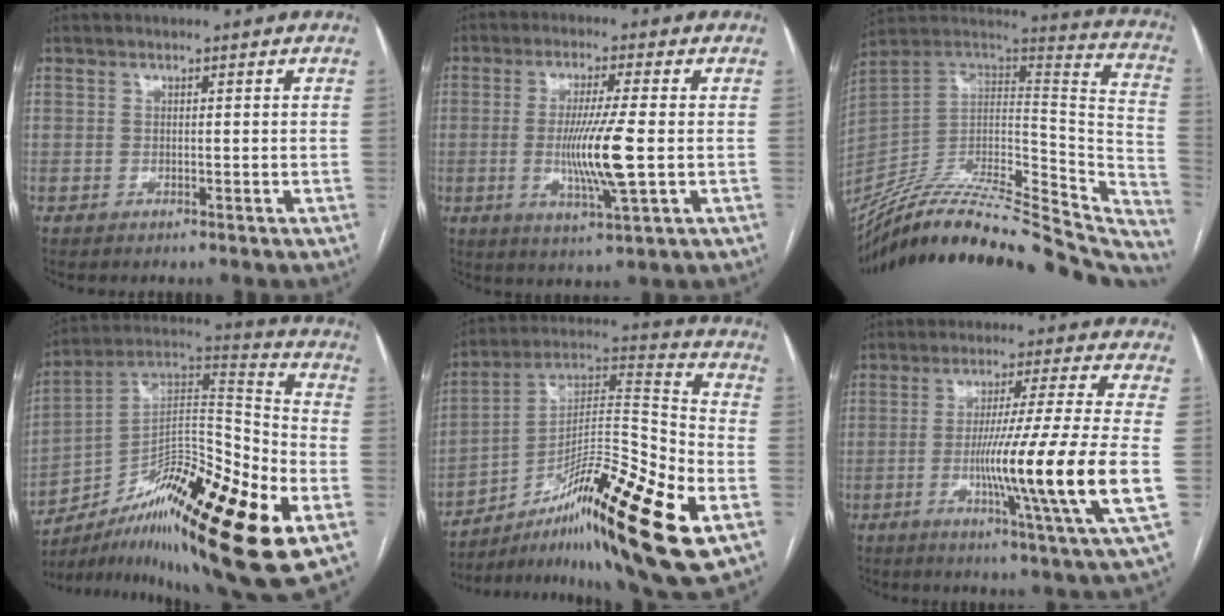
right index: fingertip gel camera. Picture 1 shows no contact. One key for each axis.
{"total": 9.6, "fx": -1.0, "fy": -0.2, "fz": 9.6, "tx": -0.183, "ty": -0.017, "tz": -0.021}
{"total": 39.0, "fx": -33.9, "fy": 8.4, "fz": 17.2, "tx": -0.210, "ty": -0.029, "tz": -0.482}
{"total": 26.2, "fx": -12.3, "fy": 4.4, "fz": 22.7, "tx": -0.342, "ty": 0.009, "tz": -0.195}
{"total": 24.2, "fx": -11.2, "fy": 2.1, "fz": 21.4, "tx": -0.332, "ty": -0.001, "tz": -0.180}
{"total": 17.5, "fx": -3.2, "fy": -2.4, "fz": 17.0, "tx": -0.289, "ty": -0.026, "tz": -0.060}